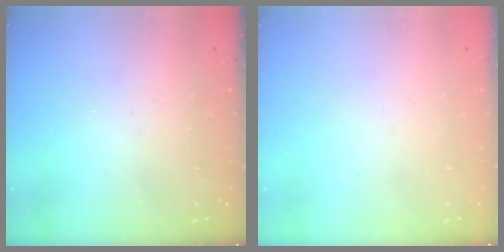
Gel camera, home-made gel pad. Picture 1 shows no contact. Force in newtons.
{"total": 0.0}